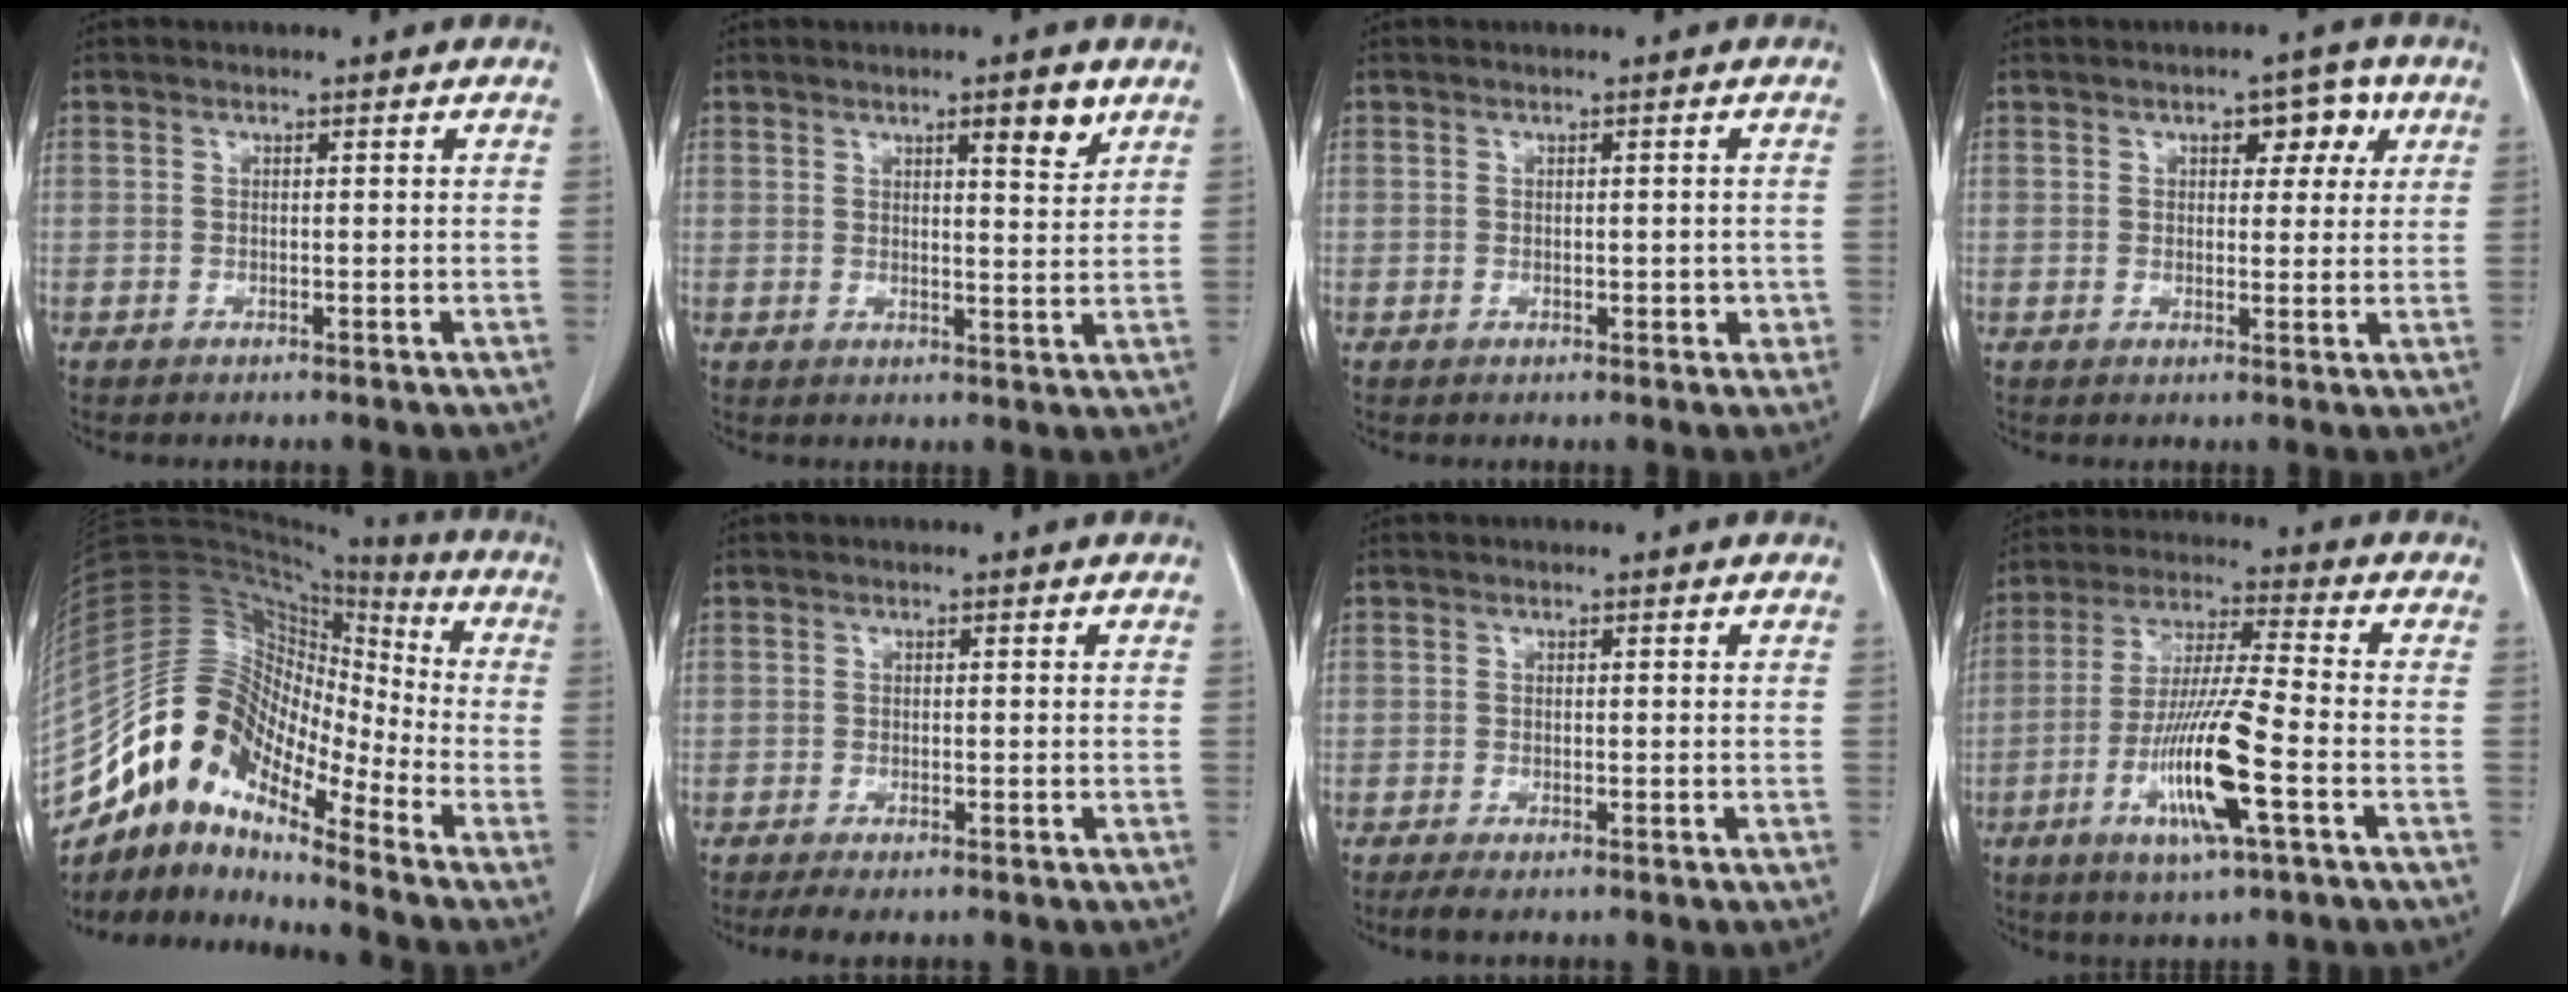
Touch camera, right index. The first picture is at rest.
{"total": 5.0, "force": [2.9, 0.9, 3.9], "torque": [-0.059, -0.006, 0.043]}
{"total": 2.7, "force": [-0.5, 1.6, 2.1], "torque": [-0.028, 0.007, -0.001]}
{"total": 6.3, "force": [2.5, 3.4, 4.6], "torque": [-0.063, 0.024, 0.038]}
{"total": 16.3, "force": [-11.6, 6.3, 9.6], "torque": [-0.172, 0.064, -0.212]}
{"total": 4.0, "force": [-2.7, 1.5, 2.7], "torque": [-0.055, -0.008, -0.041]}
{"total": 3.0, "force": [-1.8, 1.1, 2.2], "torque": [-0.050, -0.006, -0.030]}
{"total": 14.1, "force": [-5.0, 0.7, 13.2], "torque": [-0.262, -0.016, -0.093]}